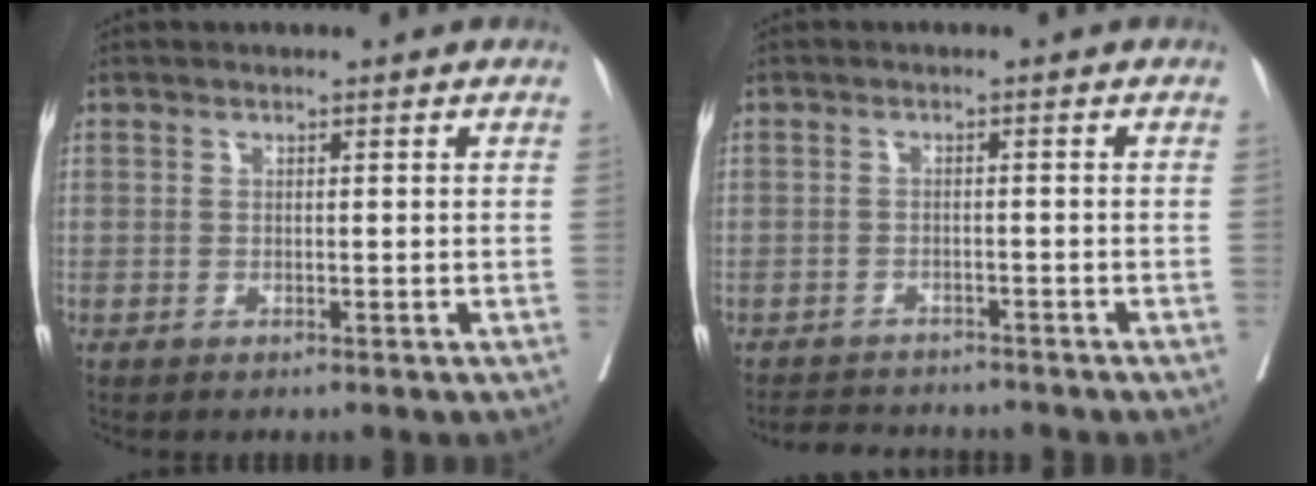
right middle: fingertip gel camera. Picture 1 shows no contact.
{"total": 5.1, "force": [-4.8, 1.4, 0.8], "torque": [-0.006, -0.006, -0.073]}